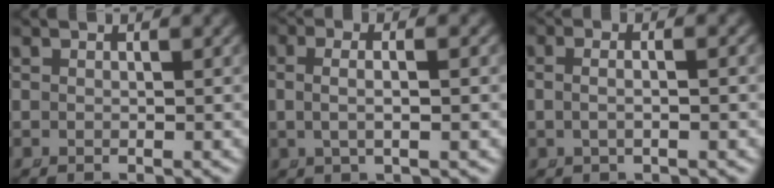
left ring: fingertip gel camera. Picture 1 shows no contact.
{"total": 3.0, "force": [0.0, 0.8, 2.8], "torque": [-0.058, -0.005, 0.006]}
{"total": 1.8, "force": [-0.5, 0.2, 1.8], "torque": [-0.038, -0.006, -0.004]}